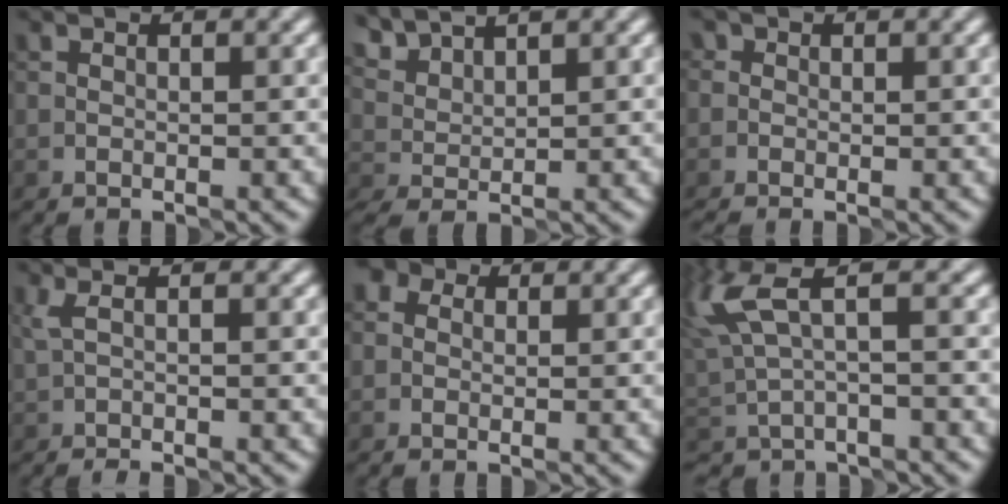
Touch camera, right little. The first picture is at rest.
{"total": 2.8, "force": [2.6, 0.5, 1.0], "torque": [-0.029, 0.007, 0.065]}
{"total": 0.8, "force": [-0.3, 0.6, 0.2], "torque": [-0.002, 0.003, -0.009]}
{"total": 1.8, "force": [0.0, 0.4, 1.7], "torque": [-0.032, 0.000, 0.001]}
{"total": 3.9, "force": [1.8, 2.9, 2.0], "torque": [-0.008, 0.031, -0.023]}
{"total": 4.4, "force": [2.0, 1.4, 3.7], "torque": [-0.091, 0.000, 0.043]}